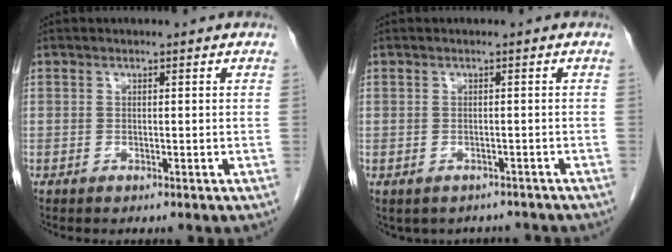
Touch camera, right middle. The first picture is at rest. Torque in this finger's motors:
{"motor_torque": [-0.57, -0.23, -0.08, -0.02]}